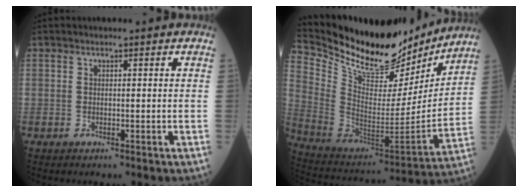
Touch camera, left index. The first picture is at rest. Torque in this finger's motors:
{"motor_torque": [0.95, -1.19, 0.07, 0.03]}